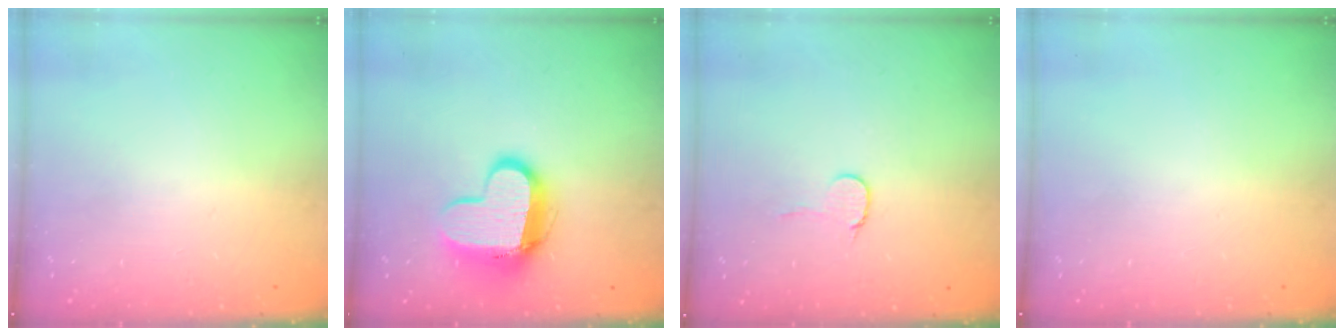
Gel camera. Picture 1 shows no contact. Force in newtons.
{"total": 12.1, "press": 12.0, "slide": 0.9}
{"total": 5.9, "press": 5.9, "slide": 0.5}
{"total": 0.0}